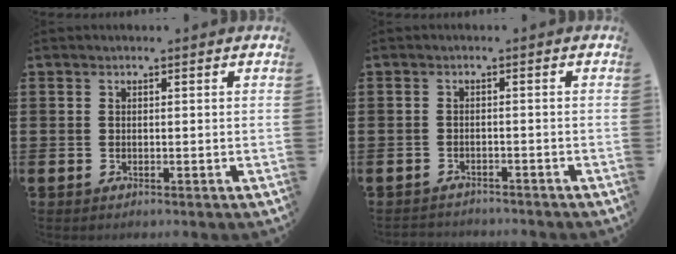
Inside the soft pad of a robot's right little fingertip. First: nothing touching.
{"total": 1.3, "force": [-1.3, 0.1, -0.2], "torque": [-0.001, 0.003, -0.029]}